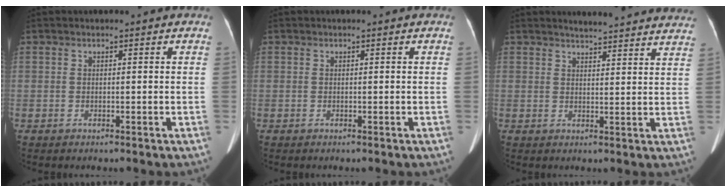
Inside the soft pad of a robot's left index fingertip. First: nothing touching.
{"total": 0.0}
{"total": 15.7, "force": [14.9, 1.7, 4.7], "torque": [-0.053, -0.010, 0.168]}